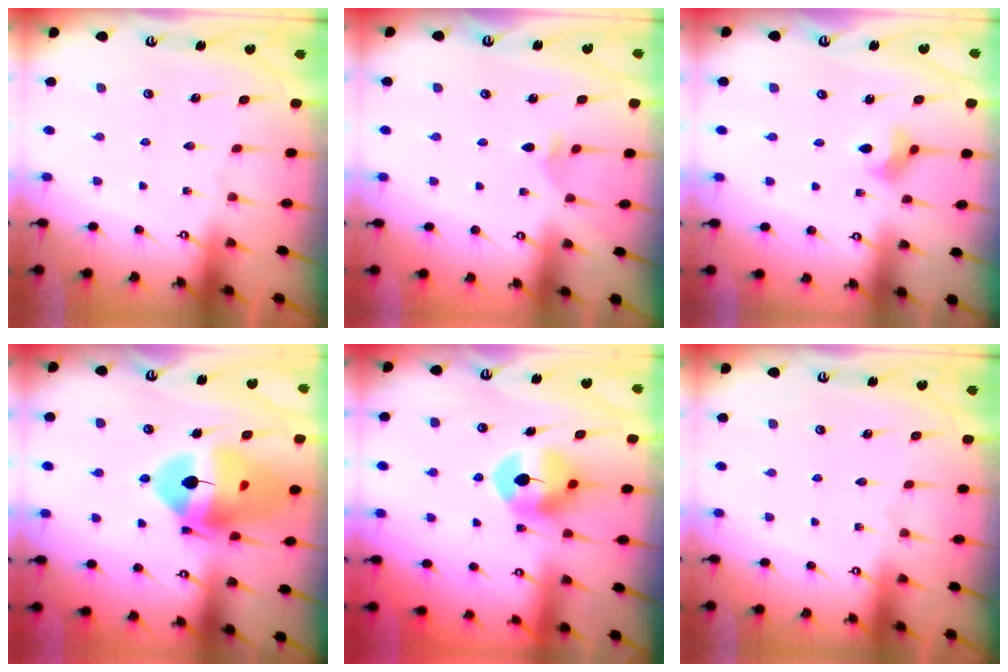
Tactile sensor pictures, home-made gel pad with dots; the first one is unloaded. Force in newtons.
{"total": 3.0, "press": 2.9, "slide": 0.7}
{"total": 6.3, "press": 6.1, "slide": 1.7}
{"total": 19.9, "press": 19.8, "slide": 2.2}
{"total": 8.8, "press": 8.8, "slide": 0.3}
{"total": 0.0}